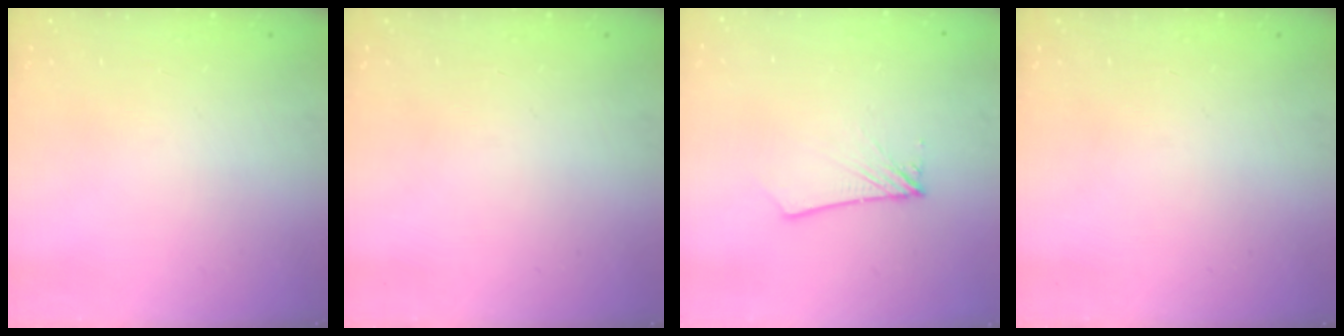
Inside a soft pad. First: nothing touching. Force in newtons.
{"total": 0.0}
{"total": 1.8, "press": 1.8, "slide": 0.1}
{"total": 0.0}